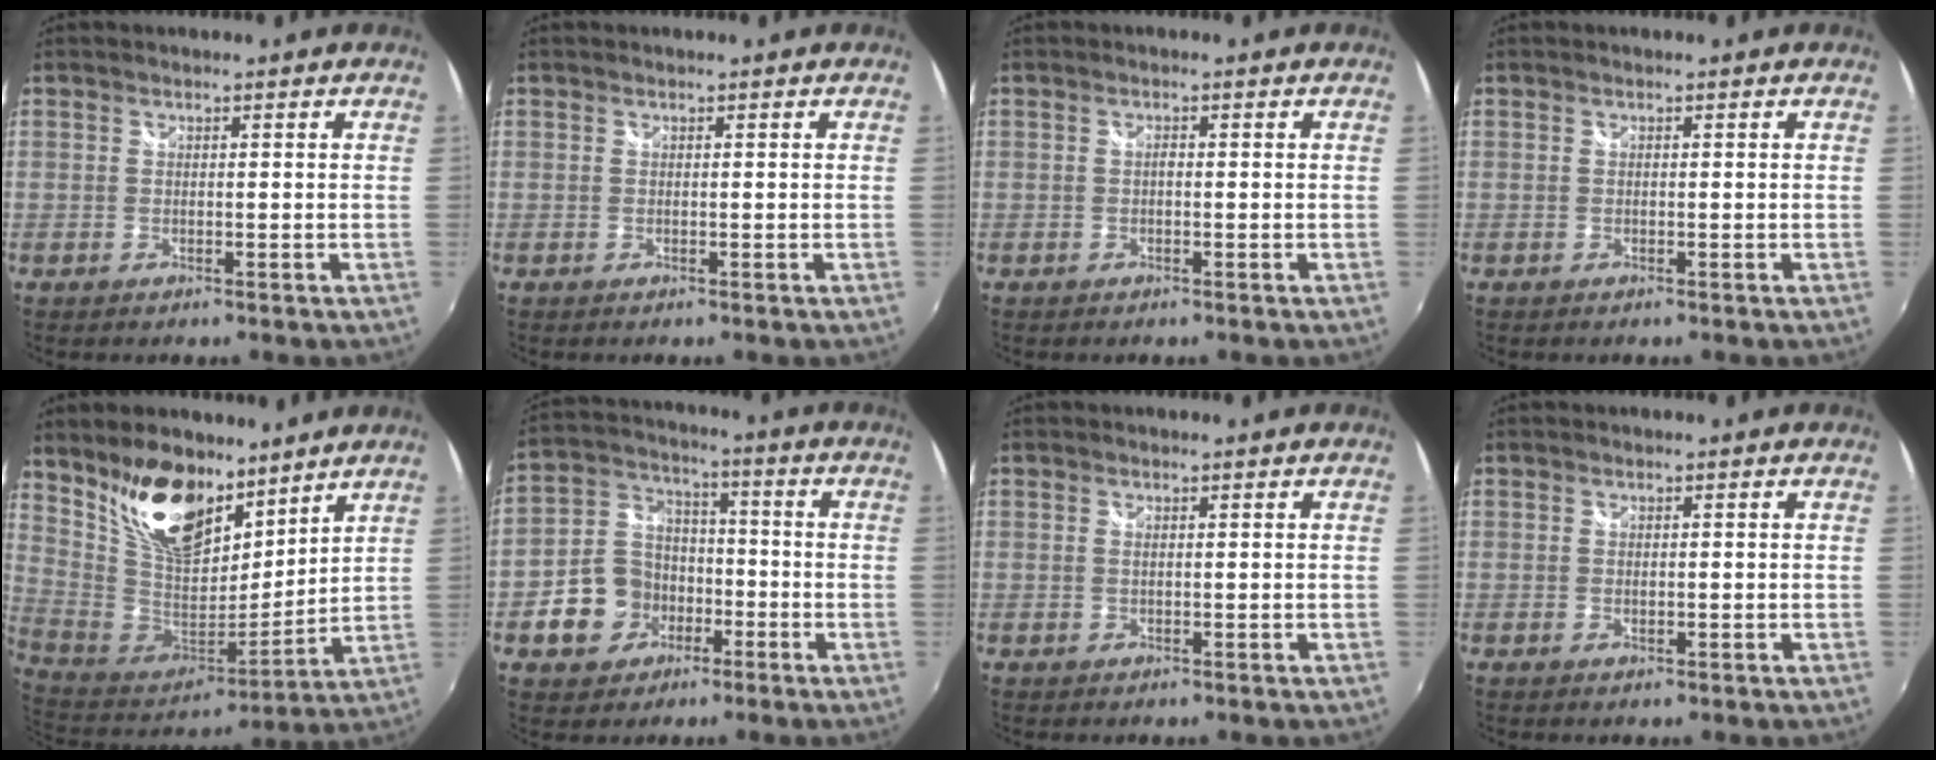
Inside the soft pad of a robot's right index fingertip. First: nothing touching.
{"total": 0.0}
{"total": 0.6, "force": [-0.2, 0.3, 0.5], "torque": [-0.009, 0.003, -0.005]}
{"total": 0.0}
{"total": 19.2, "force": [12.4, 9.8, 11.0], "torque": [-0.225, 0.010, 0.244]}
{"total": 11.2, "force": [-4.5, 9.5, 3.9], "torque": [-0.109, 0.035, -0.066]}
{"total": 0.7, "force": [0.2, 0.2, 0.6], "torque": [-0.012, 0.000, 0.003]}
{"total": 1.0, "force": [0.0, 0.5, 0.9], "torque": [-0.017, -0.001, -0.001]}